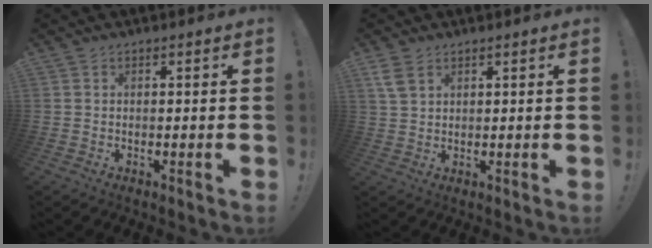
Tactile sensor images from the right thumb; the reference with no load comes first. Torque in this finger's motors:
{"motor_torque": [0.00, 0.00, 0.00, 0.00, 0.00]}